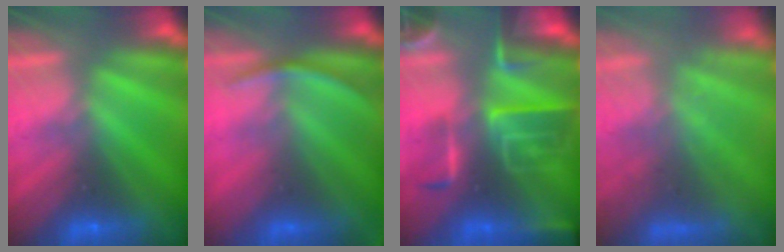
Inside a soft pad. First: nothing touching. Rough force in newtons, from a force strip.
{"total": 2.8}
{"total": 8.7}
{"total": 8.3}